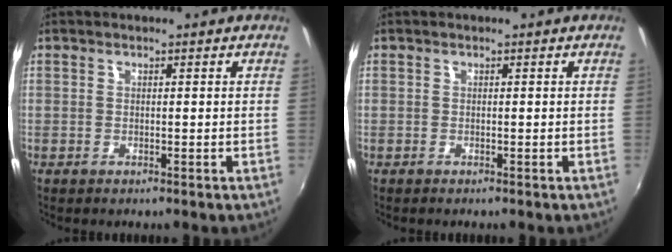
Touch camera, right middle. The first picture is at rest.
{"total": 0.0}